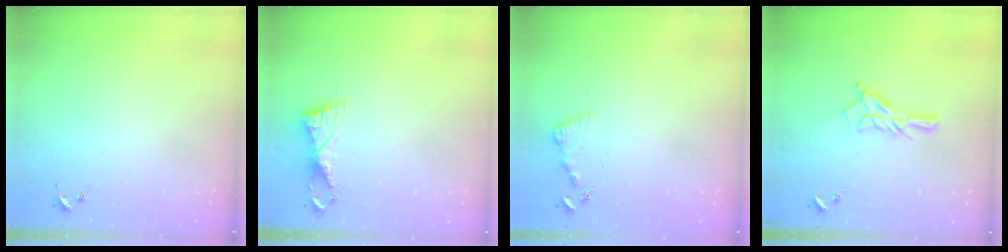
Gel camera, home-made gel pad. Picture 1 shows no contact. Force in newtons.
{"total": 6.3, "press": 6.3, "slide": 0.6}
{"total": 6.8, "press": 6.7, "slide": 0.7}
{"total": 11.6, "press": 11.6, "slide": 0.8}